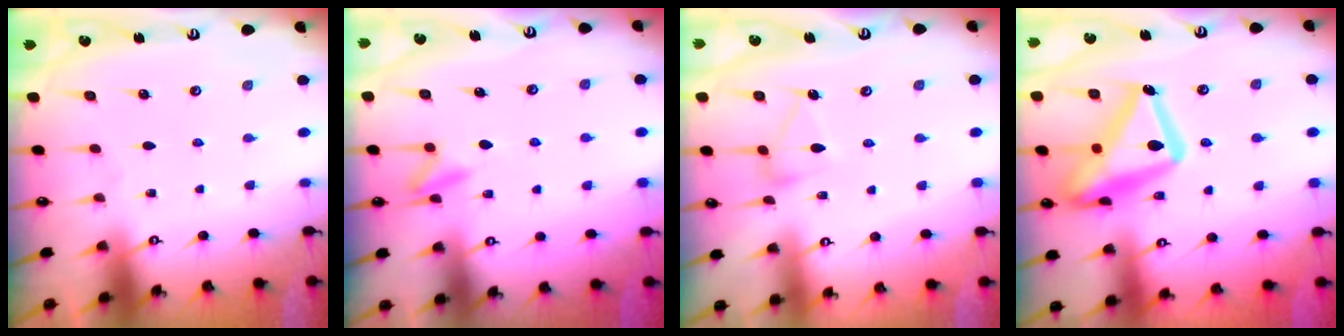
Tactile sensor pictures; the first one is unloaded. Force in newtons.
{"total": 8.6, "press": 8.5, "slide": 1.1}
{"total": 10.1, "press": 10.1, "slide": 0.4}
{"total": 22.6, "press": 22.5, "slide": 1.7}